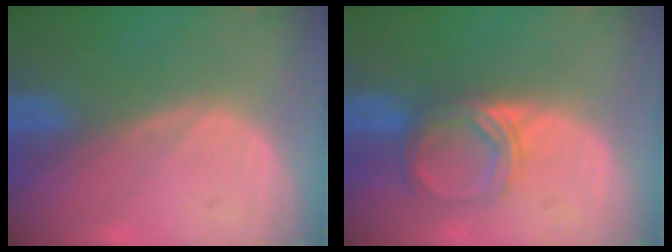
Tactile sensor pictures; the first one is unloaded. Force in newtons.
{"total": 5.1, "press": 4.8, "slide": 1.8}